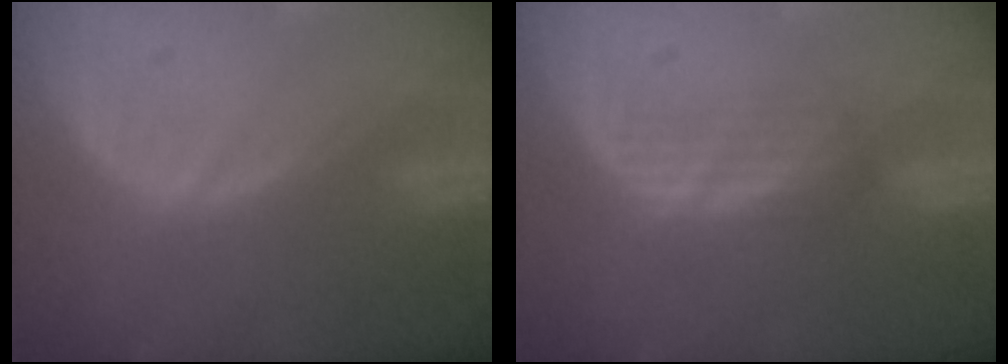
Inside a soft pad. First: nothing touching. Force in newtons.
{"total": 2.9, "press": 2.6, "slide": 1.2}